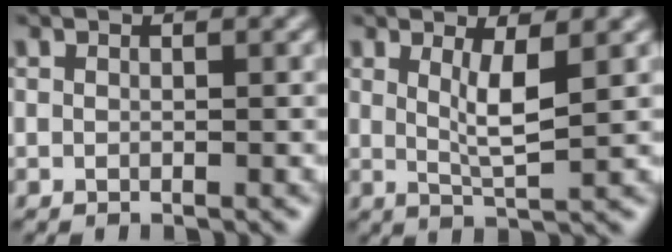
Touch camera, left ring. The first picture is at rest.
{"total": 3.1, "force": [0.9, 0.6, 2.9], "torque": [-0.051, -0.010, 0.018]}